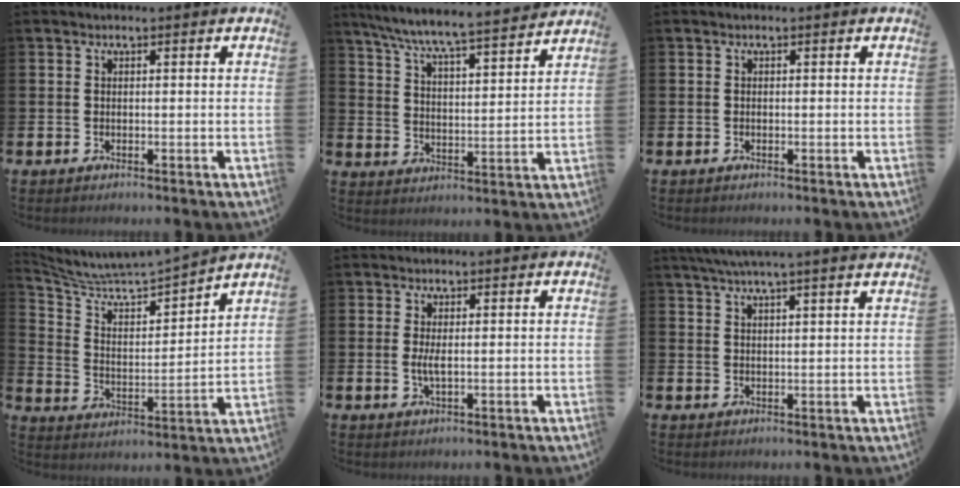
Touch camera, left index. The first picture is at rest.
{"total": 7.8, "force": [7.4, 0.1, 2.5], "torque": [-0.077, -0.058, 0.126]}
{"total": 0.0}
{"total": 7.2, "force": [6.8, 0.6, 2.1], "torque": [-0.074, -0.062, 0.111]}
{"total": 1.9, "force": [0.1, 0.5, 1.9], "torque": [-0.030, -0.004, 0.000]}
{"total": 4.3, "force": [3.9, -0.7, 1.7], "torque": [-0.045, -0.008, 0.072]}